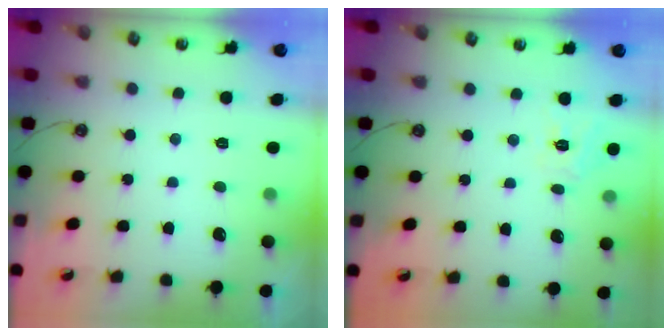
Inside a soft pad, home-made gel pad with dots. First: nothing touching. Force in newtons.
{"total": 7.5, "press": 7.4, "slide": 0.5}